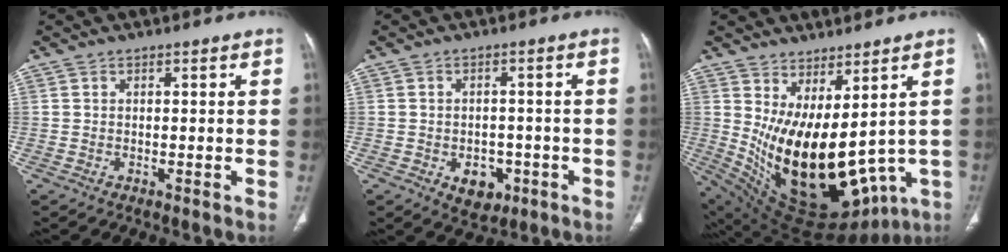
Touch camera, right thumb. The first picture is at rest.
{"total": 5.8, "force": [-2.3, 4.2, 3.3], "torque": [-0.024, 0.012, -0.022]}
{"total": 21.8, "force": [1.5, 10.7, 18.9], "torque": [-0.300, -0.053, 0.072]}